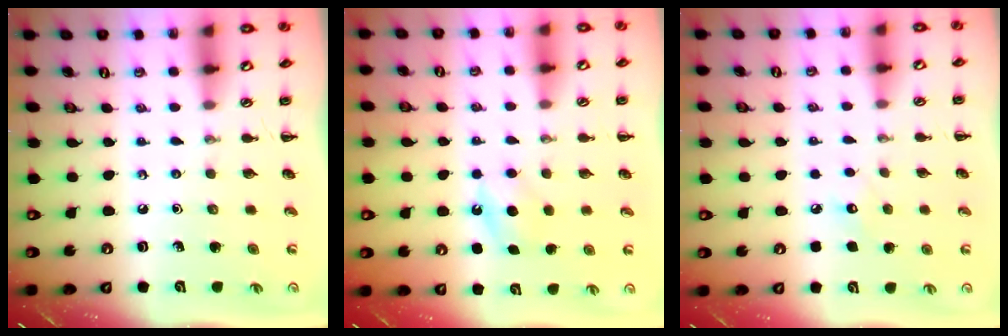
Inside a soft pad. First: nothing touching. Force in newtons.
{"total": 5.2, "press": 5.0, "slide": 1.5}
{"total": 5.0, "press": 4.9, "slide": 1.1}